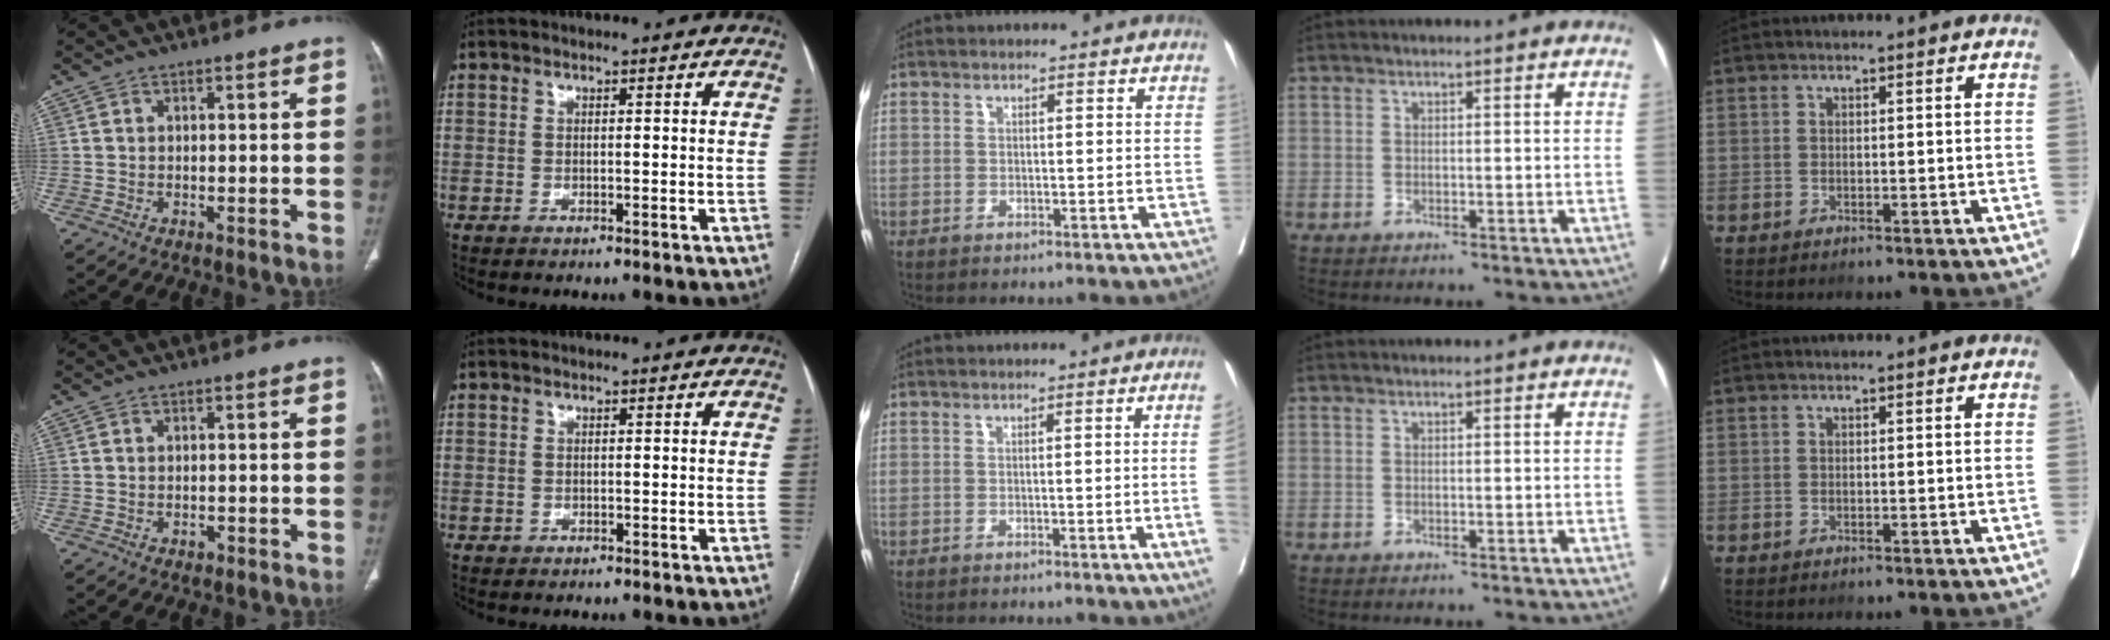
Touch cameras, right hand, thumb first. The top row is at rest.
{"thumb": {"total": 0.7, "force": [-0.4, 0.5, 0.3], "torque": [-0.005, 0.000, -0.005]}, "index": {"total": 0.6, "force": [-0.2, 0.6, 0.0], "torque": [0.001, 0.005, -0.005]}, "middle": {"total": 4.5, "force": [-0.8, -1.6, 4.1], "torque": [-0.044, -0.008, -0.010]}}